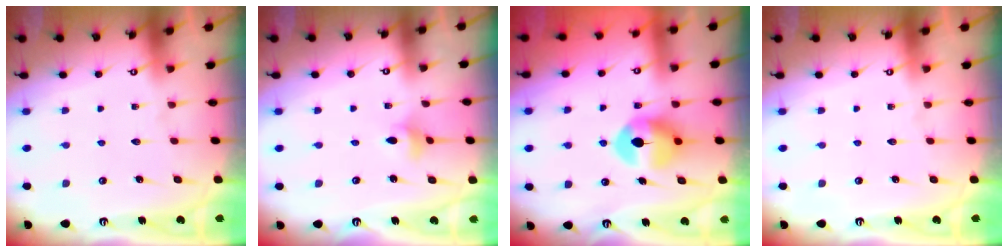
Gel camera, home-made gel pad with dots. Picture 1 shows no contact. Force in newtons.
{"total": 2.4, "press": 2.4, "slide": 0.4}
{"total": 9.2, "press": 9.2, "slide": 1.1}
{"total": 0.0}